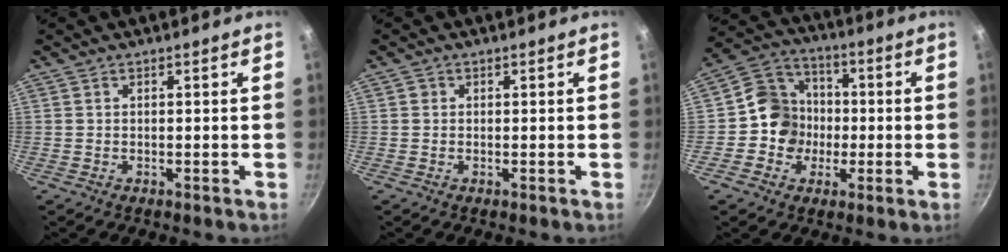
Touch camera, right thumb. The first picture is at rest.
{"total": 0.6, "force": [0.1, 0.6, 0.1], "torque": [0.001, 0.002, 0.001]}
{"total": 10.9, "force": [-1.4, 10.0, 3.9], "torque": [-0.024, 0.032, -0.036]}